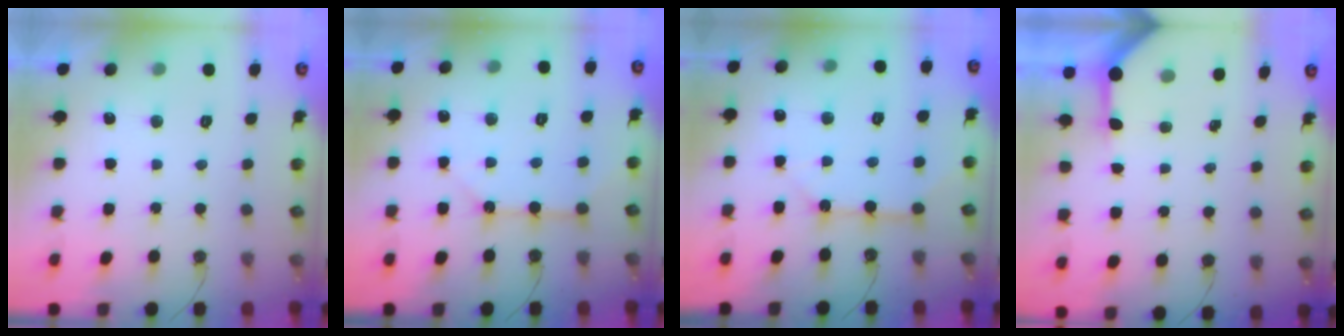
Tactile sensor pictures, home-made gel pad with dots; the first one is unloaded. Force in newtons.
{"total": 7.7, "press": 7.7, "slide": 0.8}
{"total": 8.2, "press": 8.1, "slide": 0.9}
{"total": 3.6, "press": 3.6, "slide": 0.3}